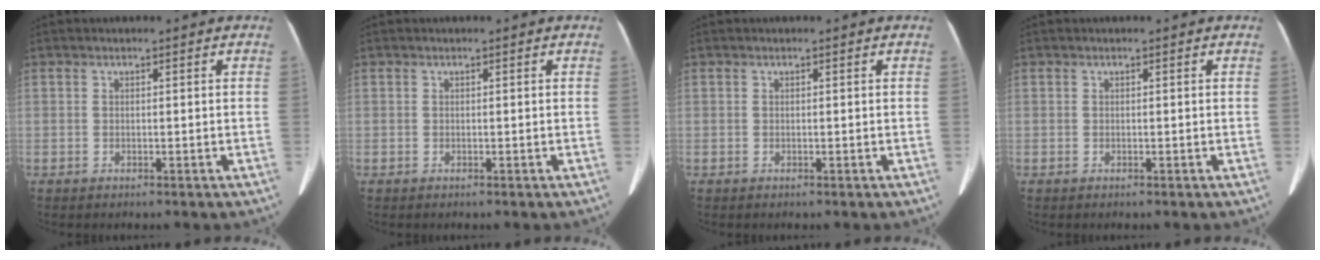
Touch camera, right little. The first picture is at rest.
{"total": 0.0}
{"total": 0.0}
{"total": 0.0}